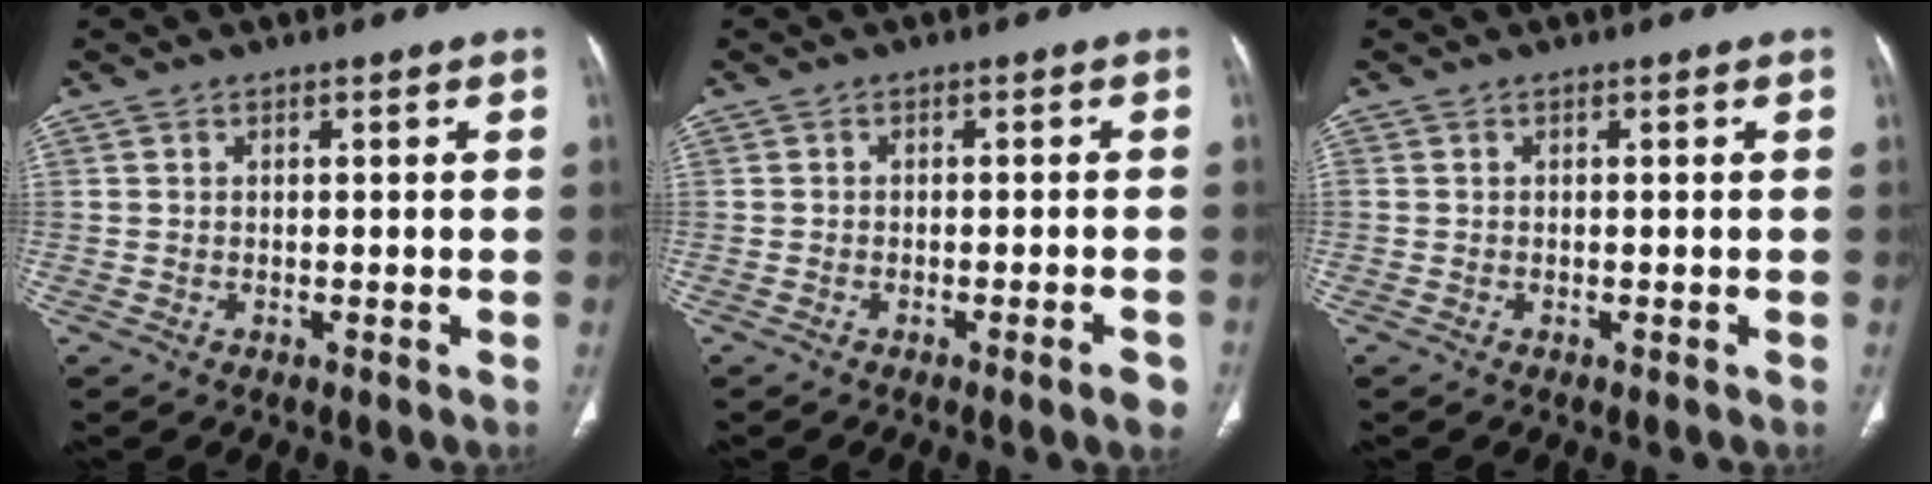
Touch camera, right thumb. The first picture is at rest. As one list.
[{"total": 3.2, "force": [-1.8, 0.3, 2.6], "torque": [-0.031, 0.002, -0.026]}, {"total": 0.0}]